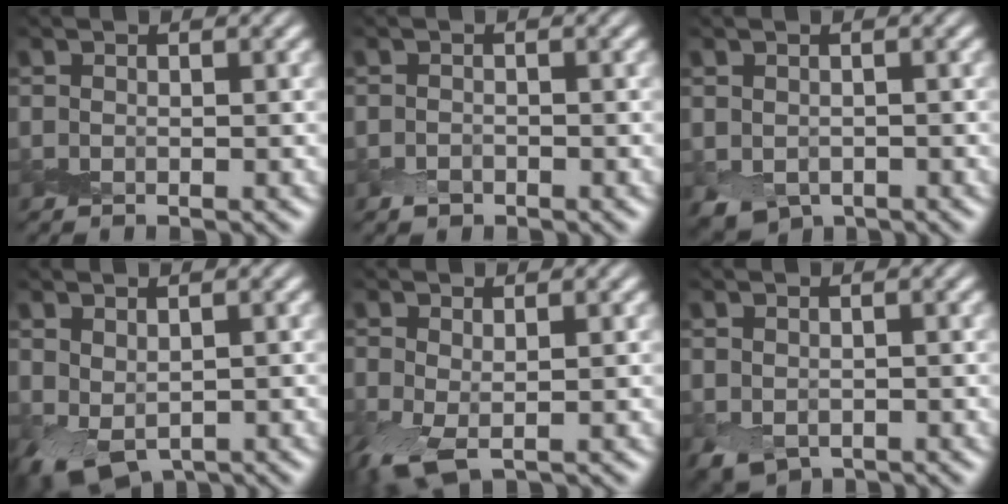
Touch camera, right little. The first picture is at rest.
{"total": 1.0, "force": [-0.7, 0.6, 0.3], "torque": [-0.002, 0.000, -0.014]}
{"total": 2.2, "force": [-1.0, 1.6, 1.2], "torque": [-0.022, -0.011, -0.015]}
{"total": 3.0, "force": [-0.2, 2.0, 2.2], "torque": [-0.043, -0.010, 0.004]}
{"total": 3.8, "force": [-1.0, 1.9, 3.1], "torque": [-0.078, -0.009, -0.021]}
{"total": 1.8, "force": [-0.7, 1.3, 1.0], "torque": [-0.021, -0.011, -0.009]}